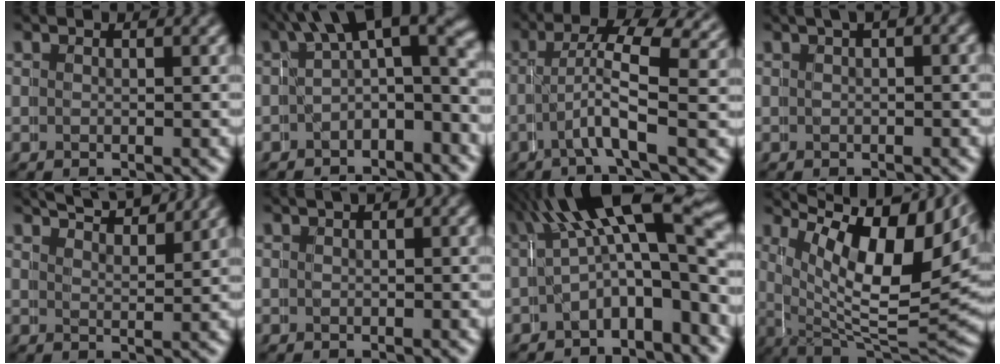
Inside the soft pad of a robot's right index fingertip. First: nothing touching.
{"total": 5.7, "force": [0.2, 3.3, 4.6], "torque": [-0.057, -0.008, -0.002]}
{"total": 5.0, "force": [1.3, 2.2, 4.3], "torque": [-0.081, 0.003, 0.002]}
{"total": 1.9, "force": [0.7, 1.0, 1.5], "torque": [-0.006, 0.016, 0.003]}
{"total": 5.0, "force": [4.7, 0.7, 1.6], "torque": [-0.026, 0.003, 0.074]}
{"total": 0.9, "force": [-0.2, 0.8, 0.4], "torque": [-0.002, 0.005, -0.008]}
{"total": 9.3, "force": [1.0, 5.5, 7.3], "torque": [-0.120, -0.004, 0.012]}
{"total": 17.7, "force": [6.8, 9.2, 13.5], "torque": [-0.194, 0.013, 0.093]}